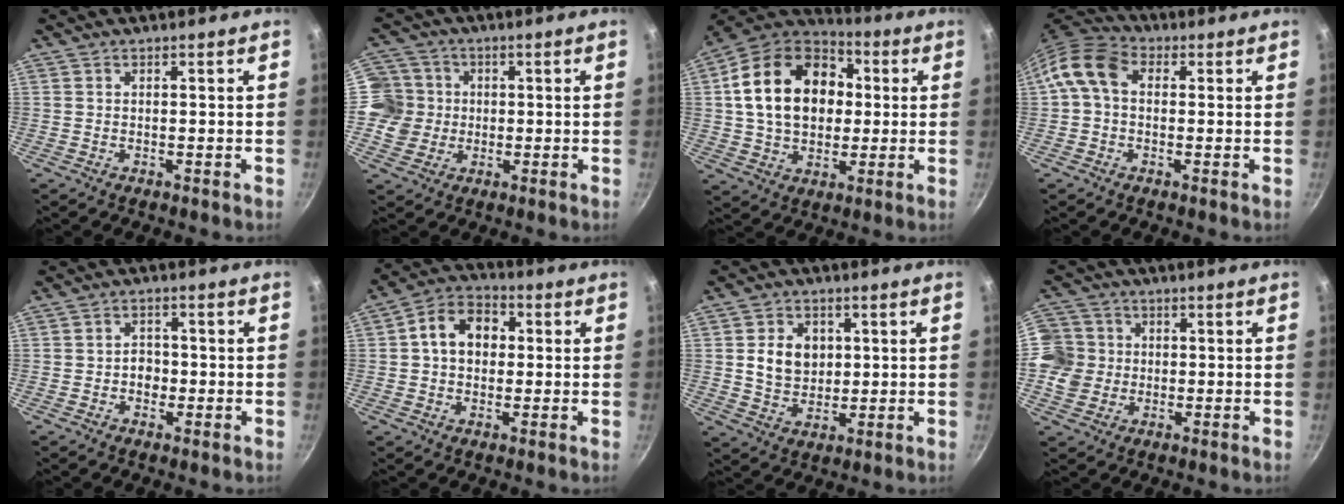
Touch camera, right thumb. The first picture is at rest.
{"total": 8.5, "force": [0.1, 8.3, 2.0], "torque": [0.001, 0.009, -0.014]}
{"total": 21.6, "force": [3.3, 15.8, 14.4], "torque": [-0.222, 0.027, 0.050]}
{"total": 8.4, "force": [1.0, 6.2, 5.6], "torque": [-0.096, 0.022, -0.002]}
{"total": 3.3, "force": [-0.8, 2.6, 1.8], "torque": [-0.005, 0.009, -0.015]}
{"total": 9.9, "force": [1.1, 7.5, 6.3], "torque": [-0.070, 0.025, 0.001]}
{"total": 8.2, "force": [1.3, 6.5, 4.8], "torque": [-0.055, -0.008, 0.025]}
{"total": 9.9, "force": [-0.3, 9.3, 3.6], "torque": [-0.047, 0.010, -0.022]}